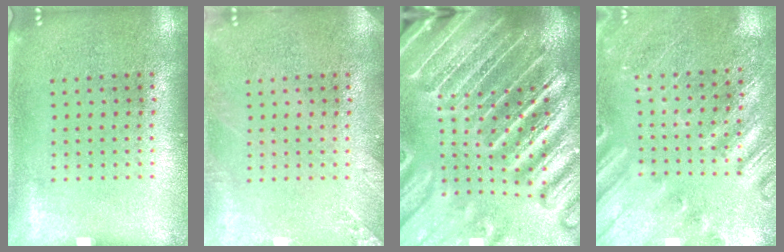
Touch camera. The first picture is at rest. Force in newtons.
{"total": 1.9, "press": 1.8, "slide": 0.2}
{"total": 5.6, "press": 4.9, "slide": 2.8}
{"total": 2.4, "press": 2.4, "slide": 0.3}